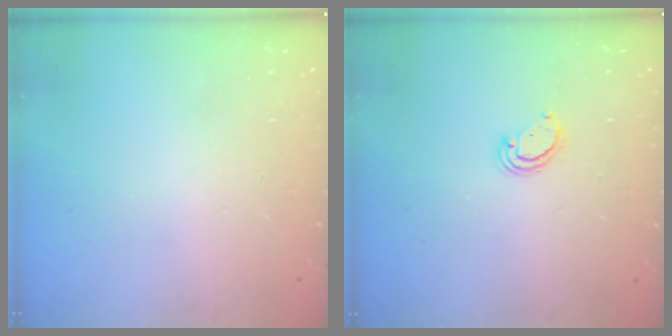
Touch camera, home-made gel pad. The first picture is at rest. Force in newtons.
{"total": 2.8, "press": 2.8, "slide": 0.2}